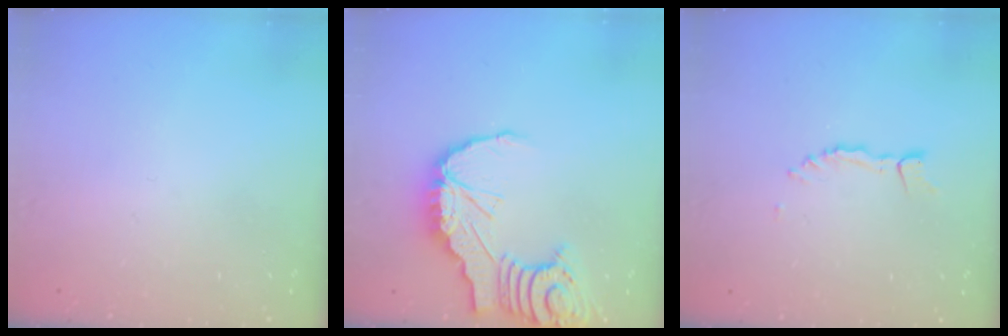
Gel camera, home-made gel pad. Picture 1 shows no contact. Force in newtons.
{"total": 15.1, "press": 15.0, "slide": 1.9}
{"total": 1.3, "press": 1.3, "slide": 0.1}